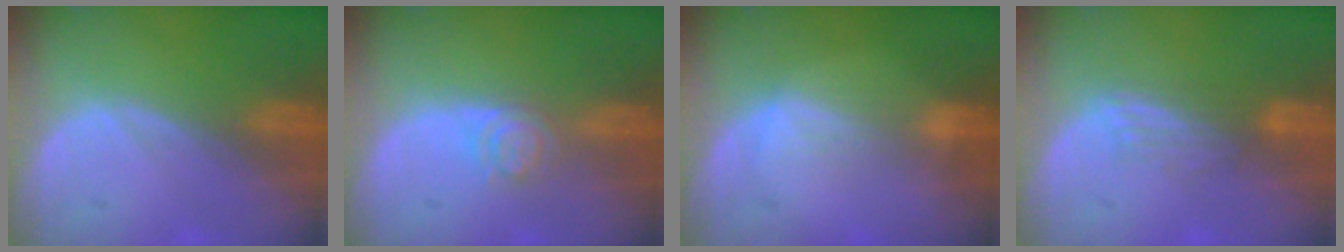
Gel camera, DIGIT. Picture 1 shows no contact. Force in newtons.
{"total": 3.9, "press": 3.5, "slide": 1.8}
{"total": 2.7, "press": 2.7, "slide": 0.4}
{"total": 2.8, "press": 2.7, "slide": 0.6}